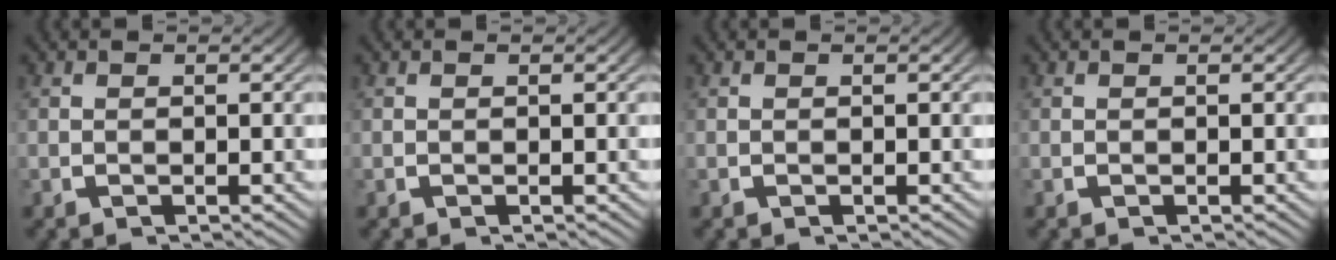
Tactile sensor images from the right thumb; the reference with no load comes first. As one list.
[{"total": 0.0}, {"total": 0.0}, {"total": 0.0}]